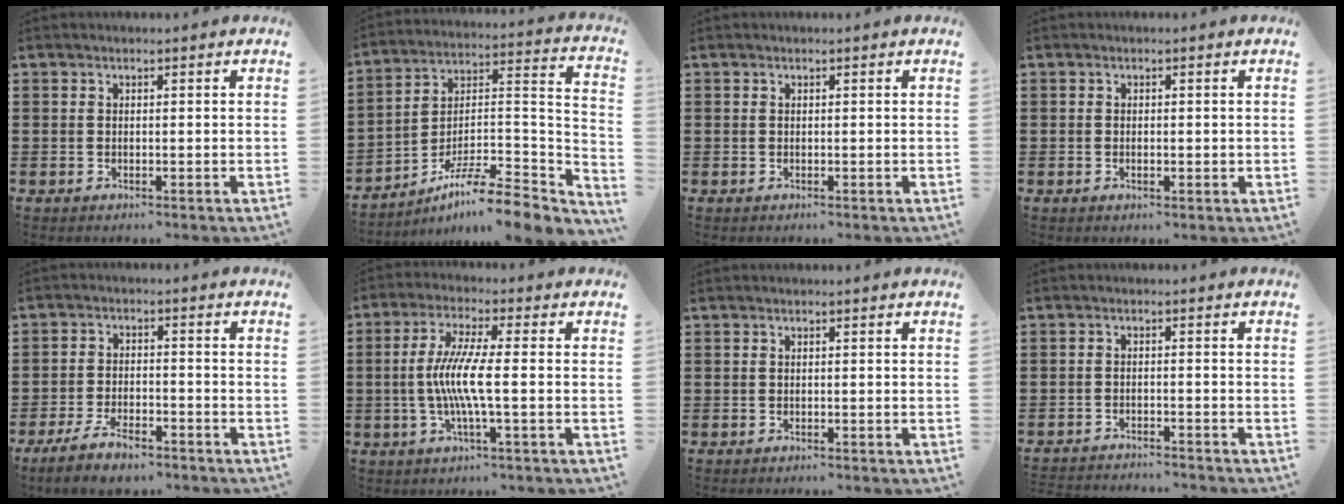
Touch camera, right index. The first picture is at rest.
{"total": 9.1, "force": [-7.5, 1.0, 5.0], "torque": [-0.077, 0.004, -0.150]}
{"total": 0.0}
{"total": 0.8, "force": [-0.2, 0.2, 0.7], "torque": [-0.016, -0.003, -0.002]}
{"total": 5.1, "force": [-3.9, 1.4, 3.0], "torque": [-0.068, 0.000, -0.078]}
{"total": 7.3, "force": [-1.1, 0.3, 7.2], "torque": [-0.155, -0.015, -0.033]}
{"total": 0.0}
{"total": 2.3, "force": [-2.3, -0.2, -0.1], "torque": [-0.002, 0.001, -0.049]}